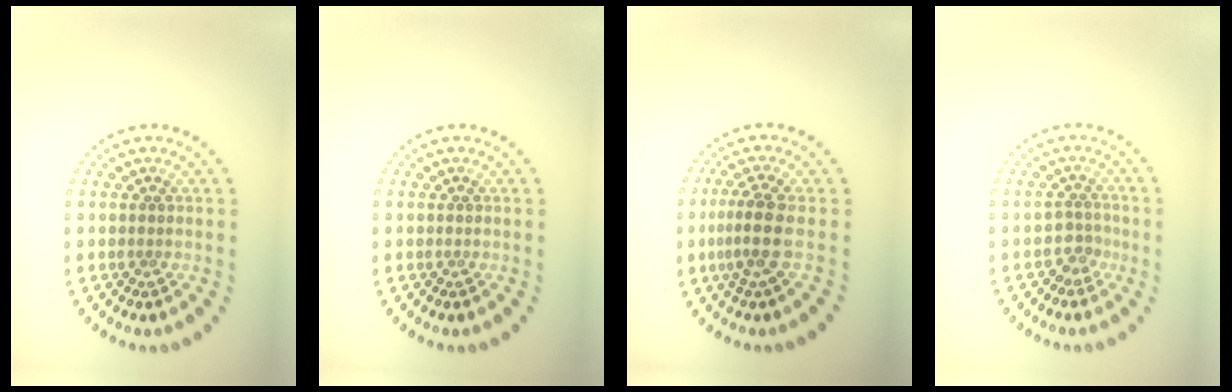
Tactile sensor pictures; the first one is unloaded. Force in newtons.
{"total": 0.0}
{"total": 2.7, "press": 2.1, "slide": 1.7}
{"total": 1.7, "press": 1.2, "slide": 1.2}